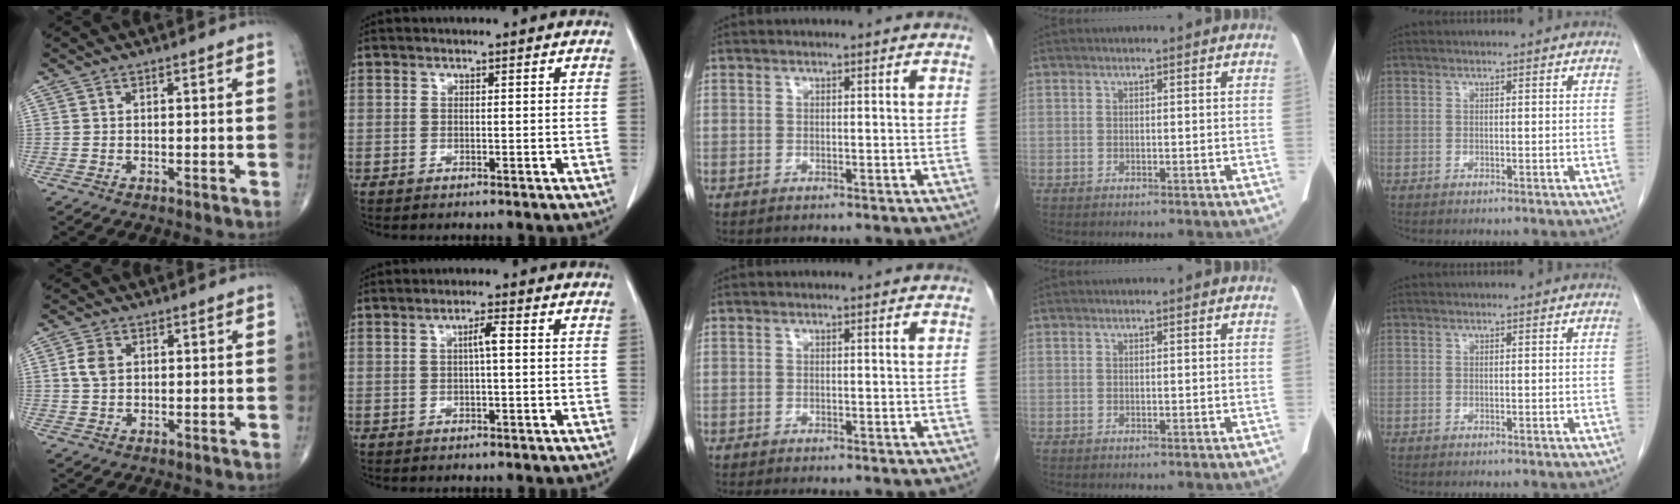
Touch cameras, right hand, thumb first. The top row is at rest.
{"thumb": {"total": 3.5, "force": [0.7, 2.4, 2.4], "torque": [-0.048, 0.002, 0.012]}, "index": {"total": 2.3, "force": [0.3, 0.1, 2.3], "torque": [-0.040, 0.004, 0.003]}, "middle": {"total": 1.9, "force": [-1.7, 0.3, 0.9], "torque": [-0.015, -0.006, -0.019]}}